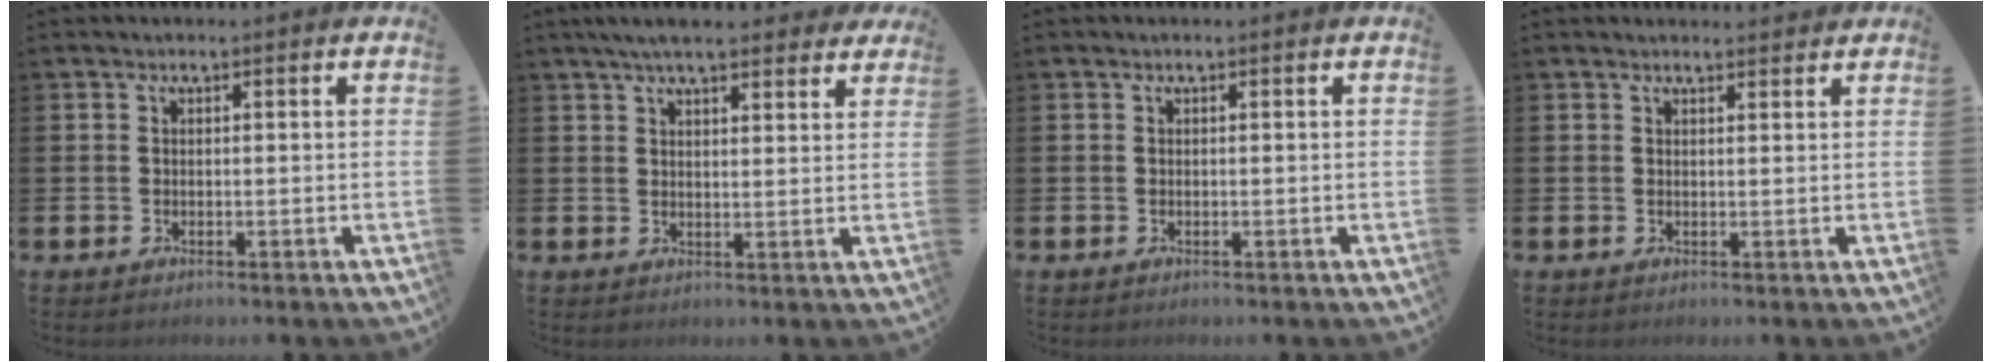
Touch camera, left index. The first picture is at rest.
{"total": 5.4, "force": [4.9, 1.0, 2.1], "torque": [-0.048, -0.011, 0.089]}
{"total": 0.0}
{"total": 1.2, "force": [1.2, 0.1, 0.0], "torque": [0.013, -0.008, 0.019]}